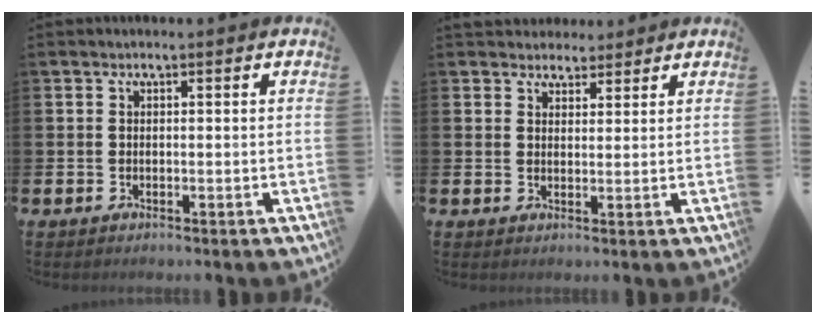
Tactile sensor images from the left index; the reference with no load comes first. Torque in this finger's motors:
{"motor_torque": [1.10, -1.04, 0.44, 0.03]}